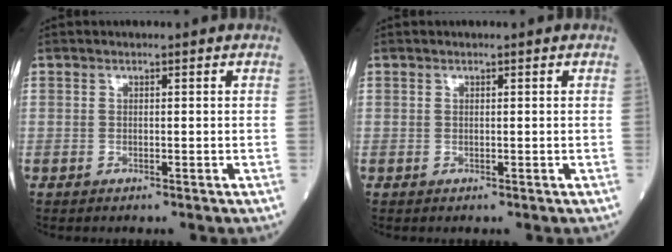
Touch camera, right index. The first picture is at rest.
{"total": 0.0}